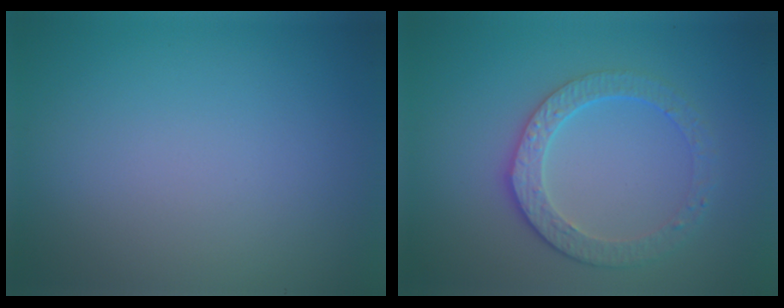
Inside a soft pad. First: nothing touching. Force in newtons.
{"total": 3.8, "press": 3.2, "slide": 2.1}